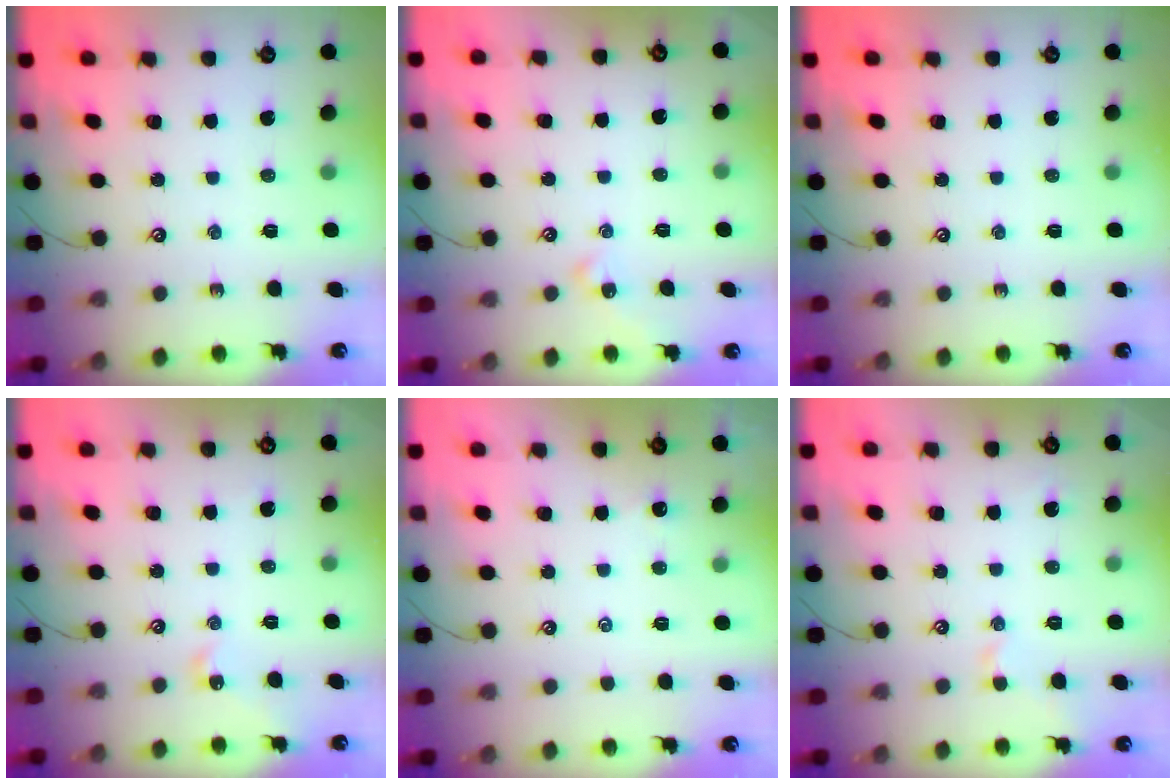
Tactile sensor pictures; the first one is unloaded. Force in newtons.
{"total": 0.6, "press": 0.5, "slide": 0.3}
{"total": 0.0}
{"total": 2.9, "press": 2.8, "slide": 0.5}
{"total": 2.5, "press": 2.5, "slide": 0.3}
{"total": 1.0, "press": 0.9, "slide": 0.5}